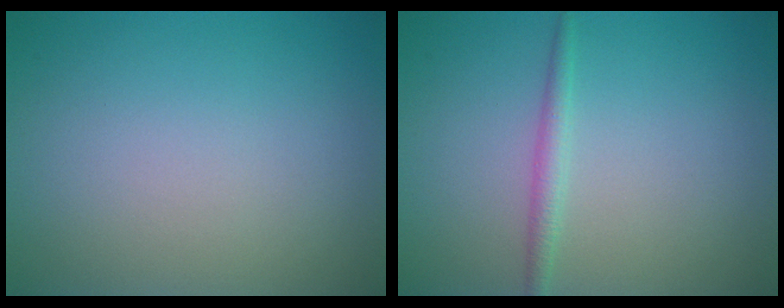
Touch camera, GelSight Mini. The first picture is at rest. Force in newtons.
{"total": 1.4, "press": 1.4, "slide": 0.1}